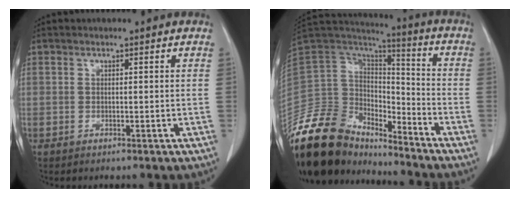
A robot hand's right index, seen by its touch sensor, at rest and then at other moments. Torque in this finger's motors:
{"motor_torque": [0.51, -0.61, 0.05, -0.21]}